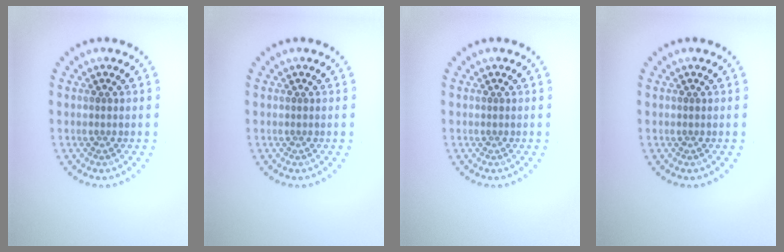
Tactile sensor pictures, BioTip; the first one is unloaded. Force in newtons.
{"total": 0.0}
{"total": 0.0}
{"total": 0.0}